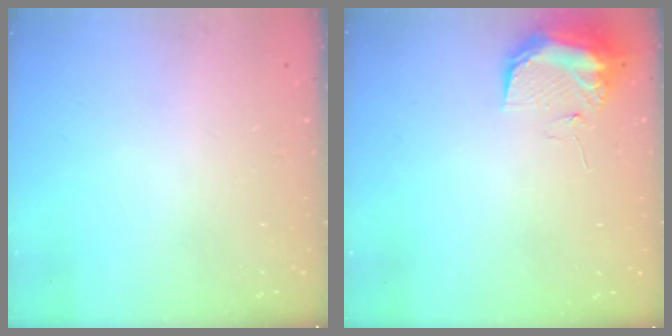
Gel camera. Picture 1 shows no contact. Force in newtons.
{"total": 9.6, "press": 9.6, "slide": 1.2}